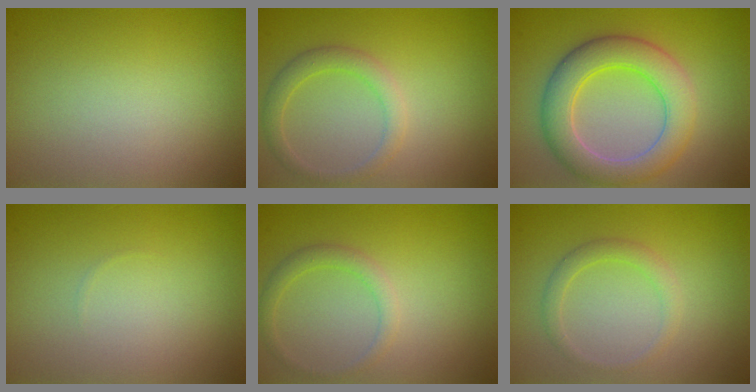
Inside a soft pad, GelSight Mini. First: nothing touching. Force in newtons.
{"total": 2.2, "press": 2.2, "slide": 0.1}
{"total": 6.1, "press": 6.1, "slide": 0.4}
{"total": 0.0}
{"total": 1.7, "press": 1.7, "slide": 0.1}
{"total": 1.7, "press": 1.7, "slide": 0.1}